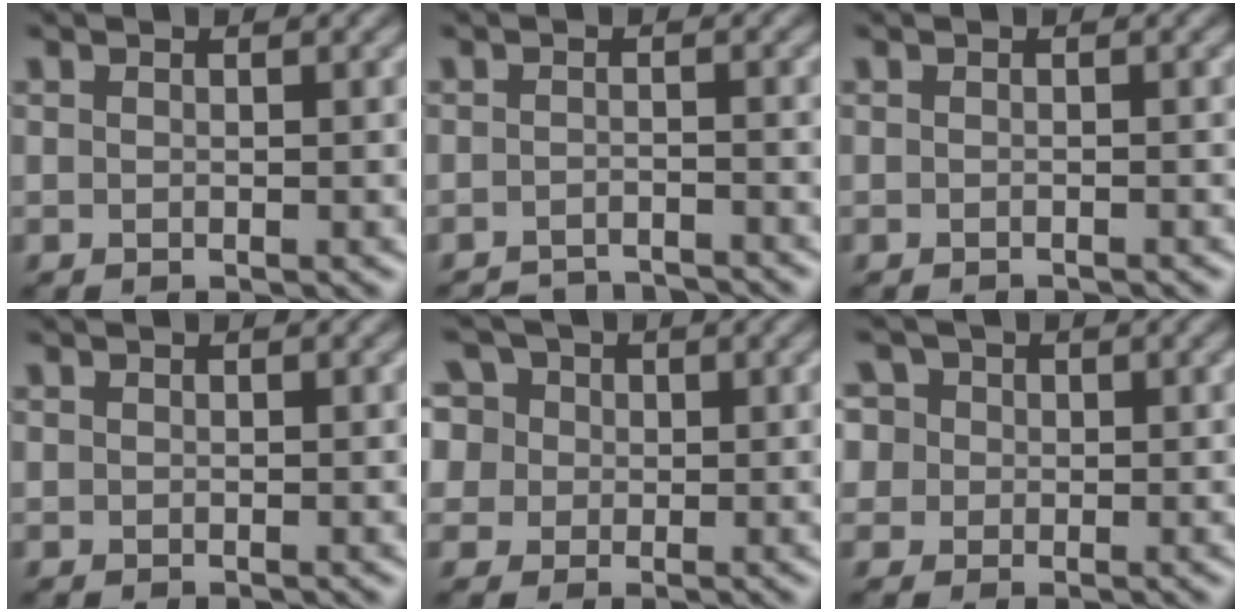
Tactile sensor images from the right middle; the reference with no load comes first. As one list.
[{"total": 4.5, "force": [-4.4, 0.5, 0.8], "torque": [-0.011, -0.002, -0.066]}, {"total": 1.2, "force": [-1.2, 0.1, 0.3], "torque": [0.005, -0.004, -0.019]}, {"total": 0.0}, {"total": 9.7, "force": [4.3, 7.3, 4.7], "torque": [-0.087, 0.040, 0.035]}, {"total": 6.0, "force": [2.5, 4.8, 2.5], "torque": [-0.052, 0.027, 0.014]}]